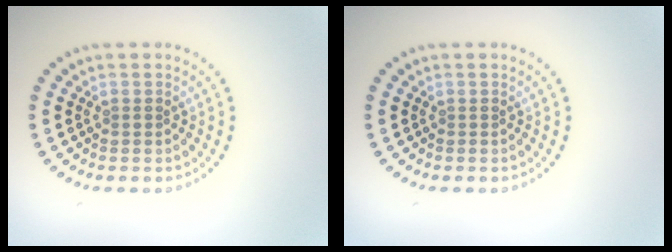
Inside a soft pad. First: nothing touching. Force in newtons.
{"total": 0.0}